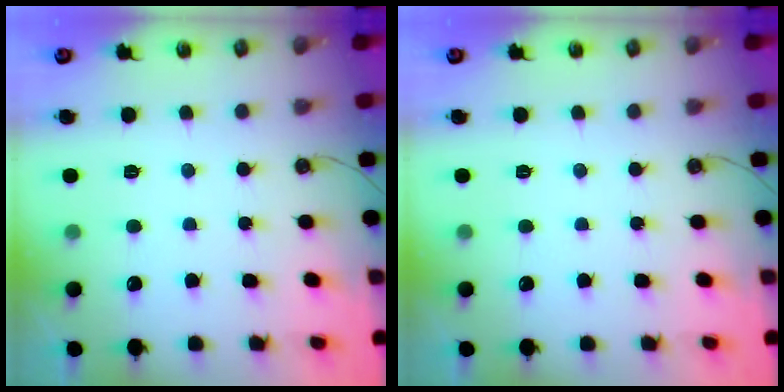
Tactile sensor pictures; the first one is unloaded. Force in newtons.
{"total": 0.0}